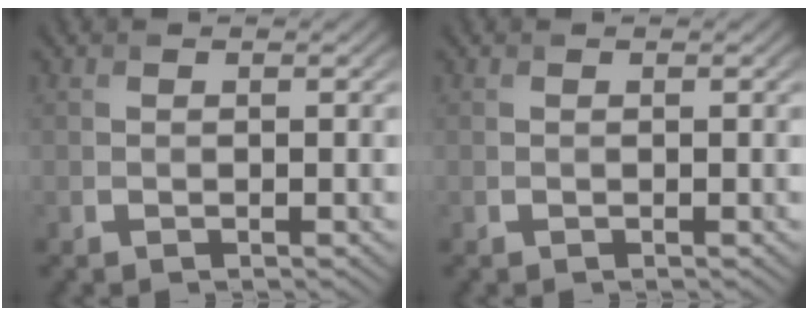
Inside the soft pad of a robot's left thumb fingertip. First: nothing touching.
{"total": 0.0}